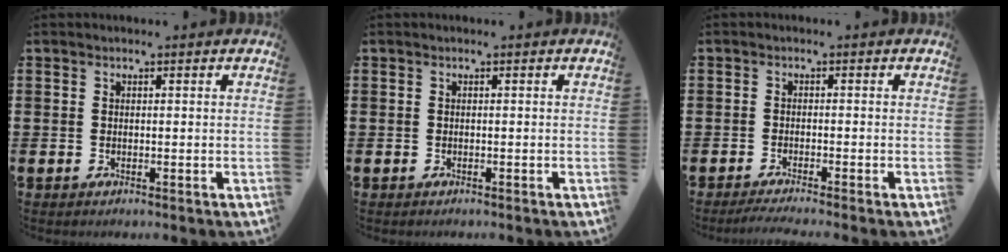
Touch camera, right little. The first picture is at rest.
{"total": 0.0}
{"total": 1.4, "force": [-1.1, 0.0, 0.9], "torque": [-0.013, 0.001, -0.021]}